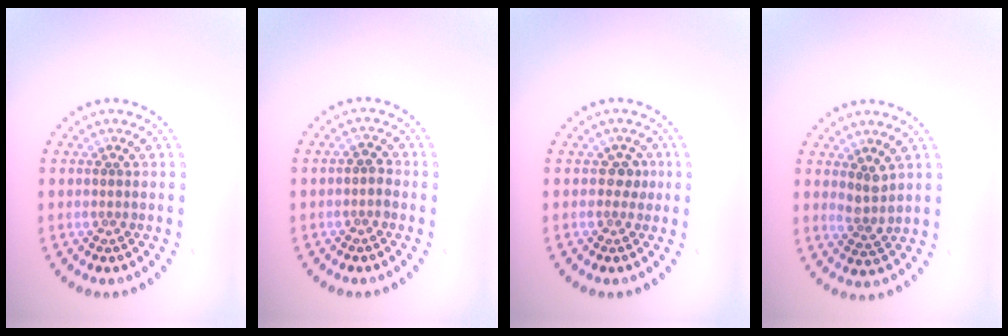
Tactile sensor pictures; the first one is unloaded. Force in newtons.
{"total": 1.0, "press": 0.9, "slide": 0.5}
{"total": 1.2, "press": 1.0, "slide": 0.5}
{"total": 1.9, "press": 1.5, "slide": 1.2}